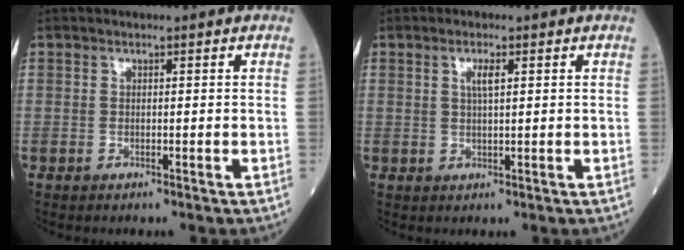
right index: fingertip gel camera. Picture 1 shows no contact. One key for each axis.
{"total": 2.2, "fx": 0.8, "fy": 0.3, "fz": 2.0, "tx": -0.040, "ty": 0.001, "tz": 0.014}